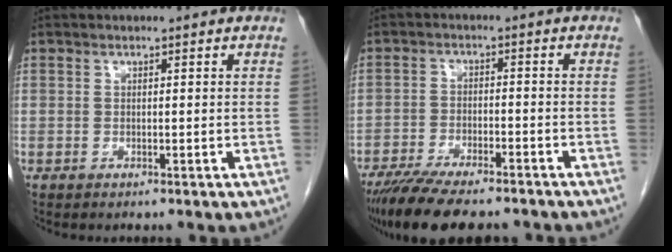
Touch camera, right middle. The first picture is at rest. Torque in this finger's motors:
{"motor_torque": [1.14, -1.00, 0.23, 0.13]}